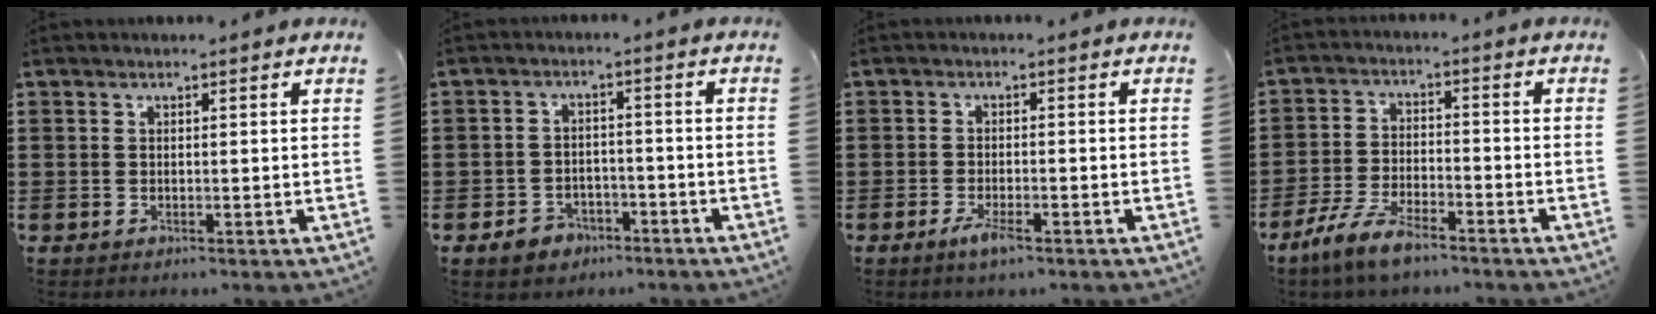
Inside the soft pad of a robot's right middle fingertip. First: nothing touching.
{"total": 3.4, "force": [-2.8, 1.9, 0.7], "torque": [-0.025, 0.007, -0.060]}
{"total": 3.1, "force": [-1.7, 0.7, 2.5], "torque": [-0.054, -0.004, -0.034]}
{"total": 6.8, "force": [-5.3, 1.7, 3.9], "torque": [-0.096, -0.005, -0.106]}